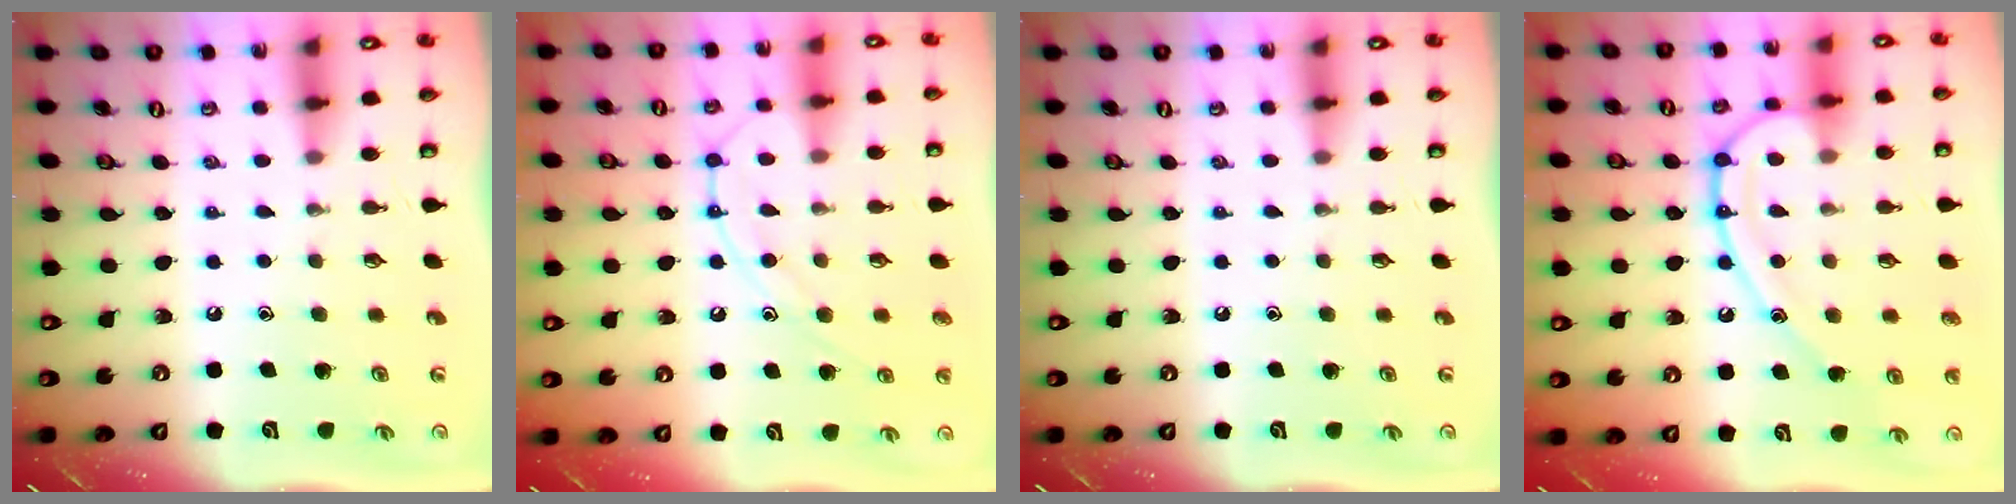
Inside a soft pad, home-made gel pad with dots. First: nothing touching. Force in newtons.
{"total": 12.3, "press": 12.2, "slide": 1.1}
{"total": 0.0}
{"total": 15.0, "press": 14.9, "slide": 1.4}